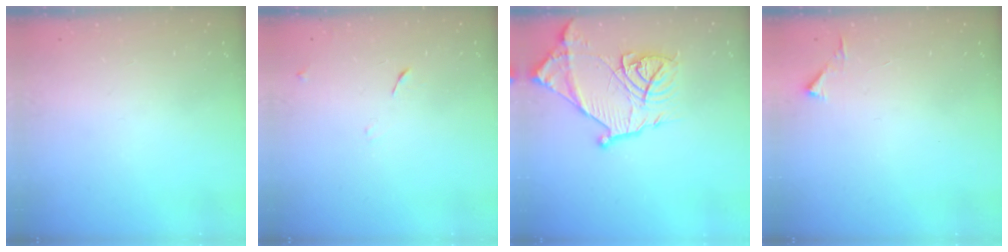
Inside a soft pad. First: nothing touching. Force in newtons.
{"total": 6.2, "press": 6.2, "slide": 0.6}
{"total": 18.2, "press": 18.2, "slide": 1.4}
{"total": 2.8, "press": 2.8, "slide": 0.3}